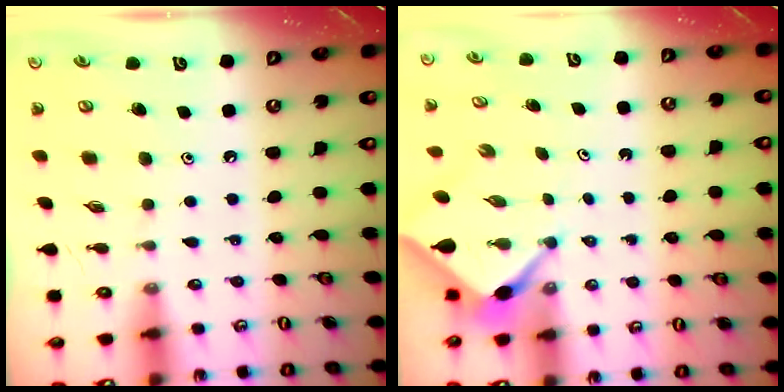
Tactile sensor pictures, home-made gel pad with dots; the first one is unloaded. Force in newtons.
{"total": 2.2, "press": 2.2, "slide": 0.3}